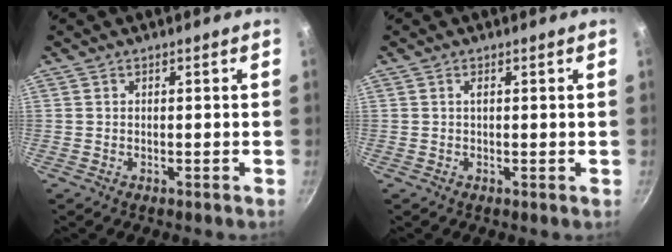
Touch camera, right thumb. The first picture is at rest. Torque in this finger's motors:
{"motor_torque": [-0.47, 0.14, 0.26, -0.09, 0.01]}